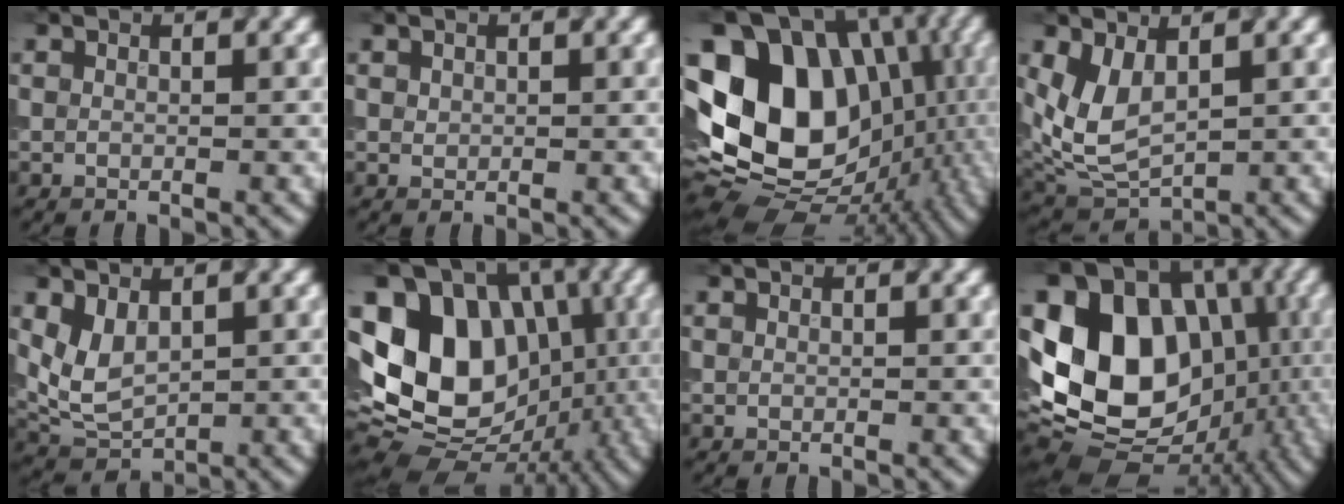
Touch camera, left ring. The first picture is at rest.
{"total": 0.6, "force": [0.3, 0.5, 0.2], "torque": [0.000, -0.002, 0.006]}
{"total": 17.7, "force": [0.5, 13.4, 11.5], "torque": [-0.208, 0.018, 0.003]}
{"total": 4.7, "force": [1.0, 2.8, 3.7], "torque": [-0.085, -0.010, 0.029]}
{"total": 3.6, "force": [1.0, 2.3, 2.6], "torque": [-0.056, -0.005, 0.026]}
{"total": 14.1, "force": [0.0, 10.8, 9.1], "torque": [-0.149, 0.007, -0.023]}
{"total": 0.0}
{"total": 15.6, "force": [-0.5, 12.5, 9.3], "torque": [-0.161, 0.006, -0.021]}